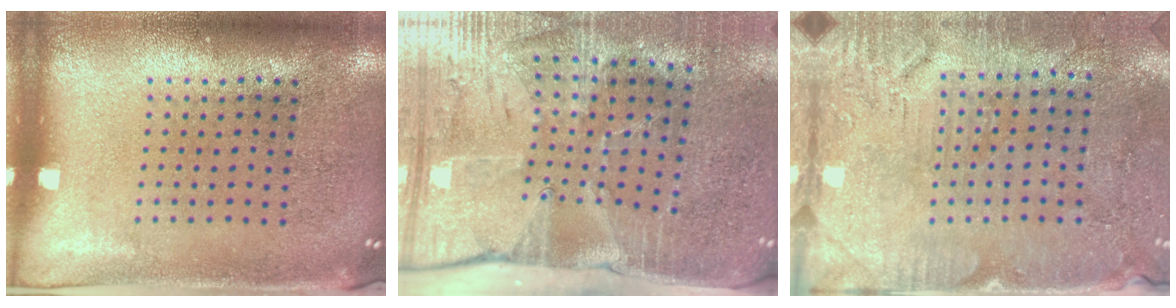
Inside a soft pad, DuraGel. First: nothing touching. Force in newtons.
{"total": 4.3, "press": 3.6, "slide": 2.3}
{"total": 3.1, "press": 2.9, "slide": 1.1}